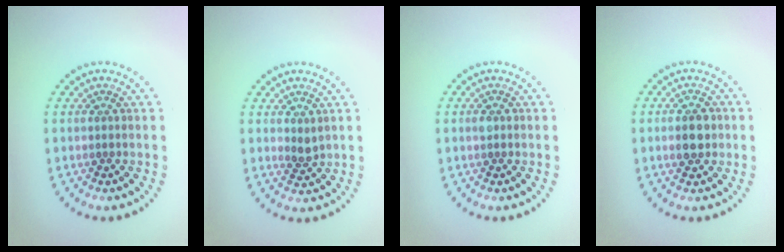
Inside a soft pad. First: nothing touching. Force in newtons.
{"total": 1.2, "press": 1.0, "slide": 0.6}
{"total": 1.0, "press": 1.0, "slide": 0.1}
{"total": 2.8, "press": 2.8, "slide": 0.2}